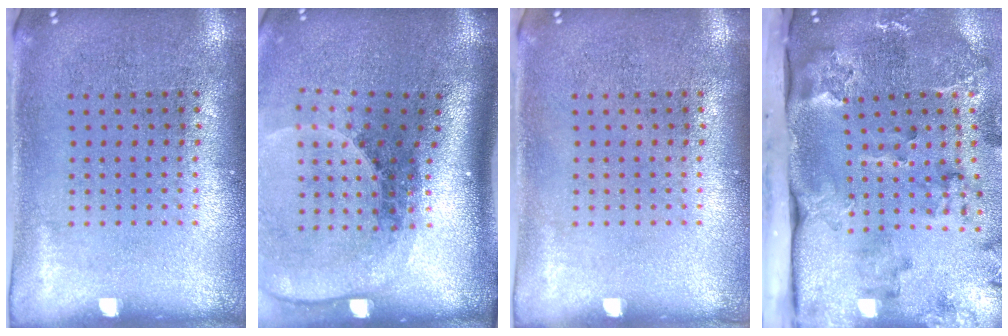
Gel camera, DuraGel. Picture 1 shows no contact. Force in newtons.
{"total": 2.7, "press": 1.9, "slide": 2.0}
{"total": 0.0}
{"total": 3.6, "press": 2.6, "slide": 2.5}